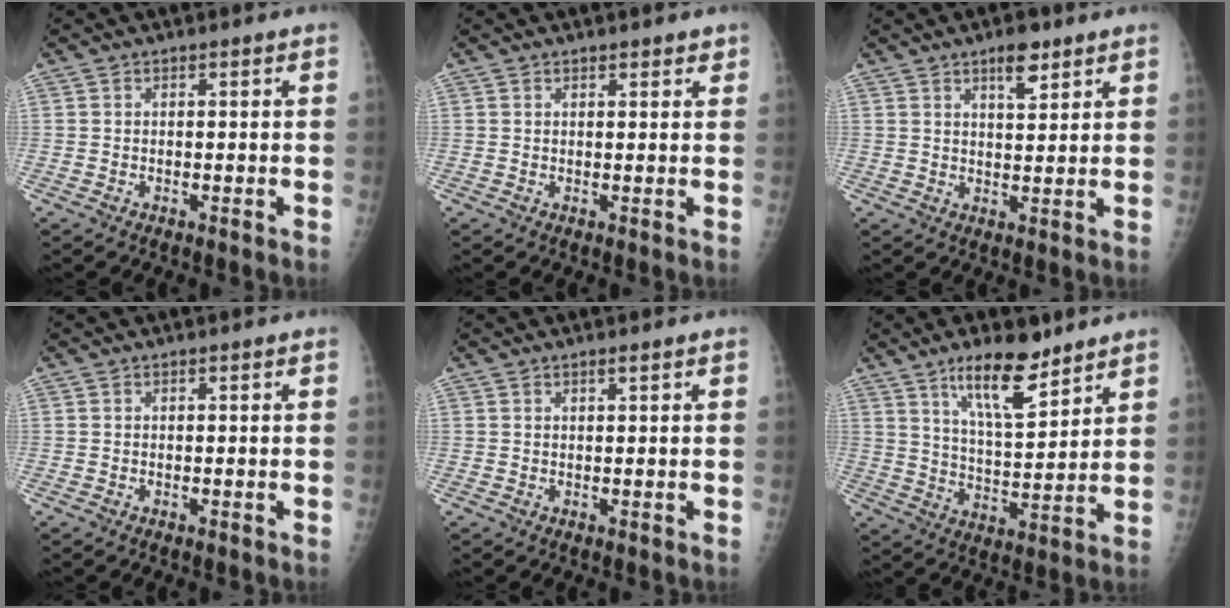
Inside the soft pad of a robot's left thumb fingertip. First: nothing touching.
{"total": 1.7, "force": [1.3, 0.7, 0.8], "torque": [0.001, -0.004, 0.014]}
{"total": 5.1, "force": [3.3, 1.9, 3.4], "torque": [-0.040, -0.020, 0.051]}
{"total": 0.0}
{"total": 0.7, "force": [0.5, 0.0, 0.5], "torque": [-0.008, -0.002, 0.009]}
{"total": 12.3, "force": [8.4, 3.9, 8.2], "torque": [-0.118, -0.057, 0.147]}